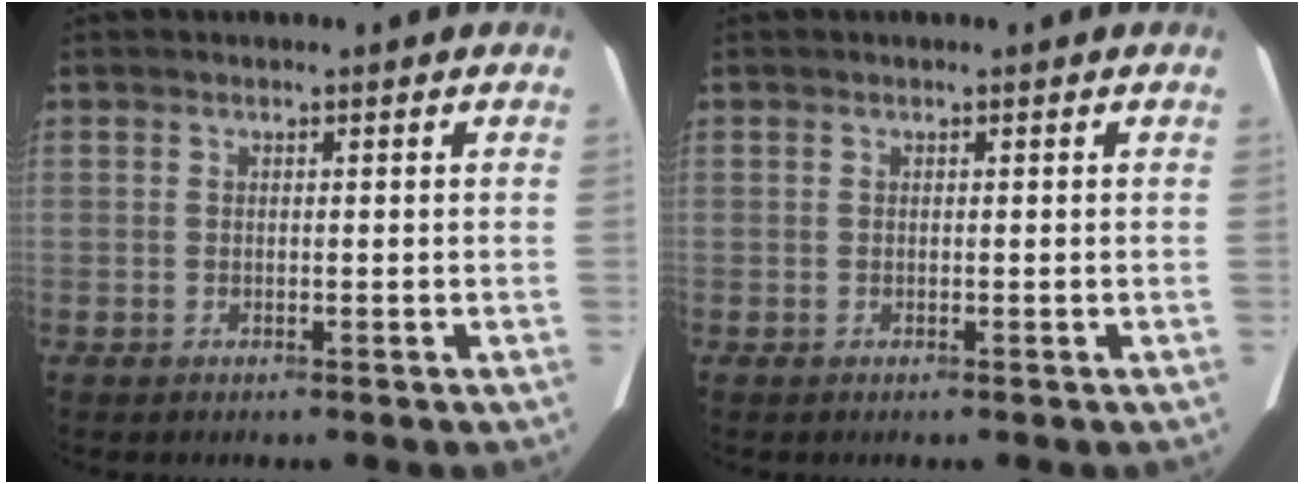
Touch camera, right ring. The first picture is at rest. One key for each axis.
{"total": 0.0}